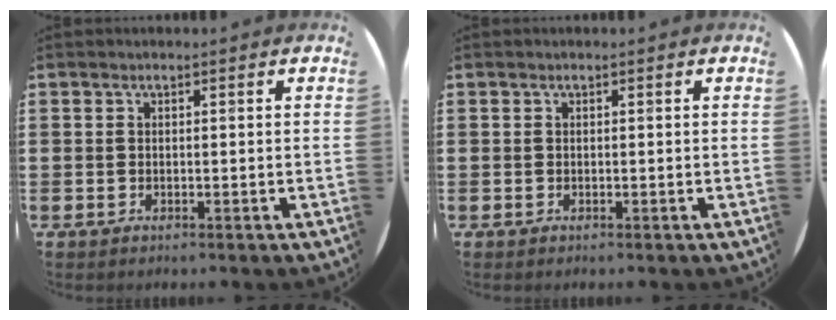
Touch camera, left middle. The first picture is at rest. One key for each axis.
{"total": 0.0}